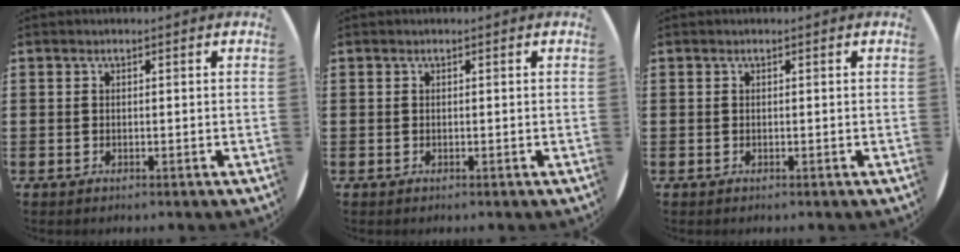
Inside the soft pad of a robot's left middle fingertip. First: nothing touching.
{"total": 0.0}
{"total": 0.0}